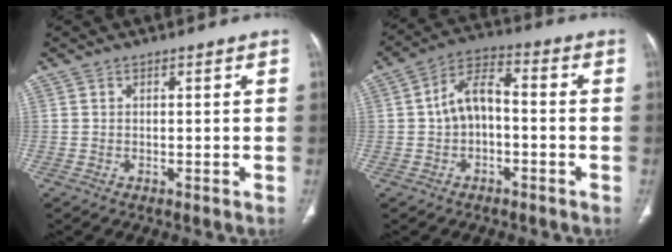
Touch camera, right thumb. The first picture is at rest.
{"total": 7.9, "force": [-0.8, 4.8, 6.2], "torque": [-0.103, 0.035, -0.026]}